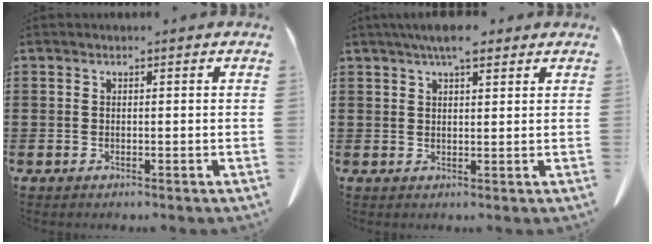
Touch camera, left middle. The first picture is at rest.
{"total": 5.2, "force": [3.8, 1.4, 3.2], "torque": [-0.063, -0.002, 0.067]}